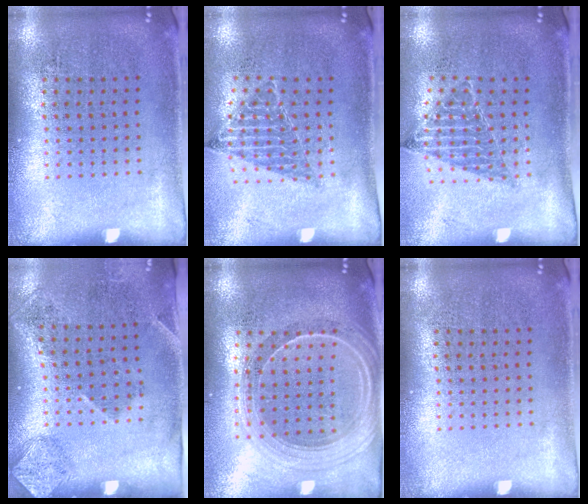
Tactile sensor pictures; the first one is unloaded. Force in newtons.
{"total": 0.9, "press": 0.8, "slide": 0.2}
{"total": 0.9, "press": 0.8, "slide": 0.2}
{"total": 1.9, "press": 1.2, "slide": 1.4}
{"total": 2.4, "press": 2.0, "slide": 1.2}
{"total": 0.0}